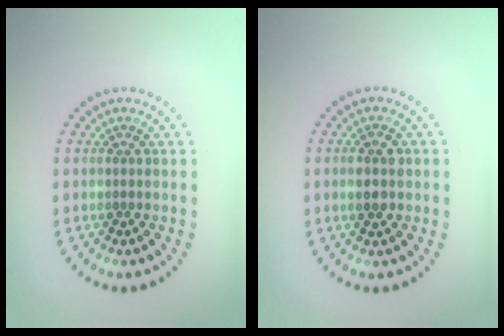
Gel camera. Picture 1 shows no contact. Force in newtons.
{"total": 2.7, "press": 2.7, "slide": 0.1}